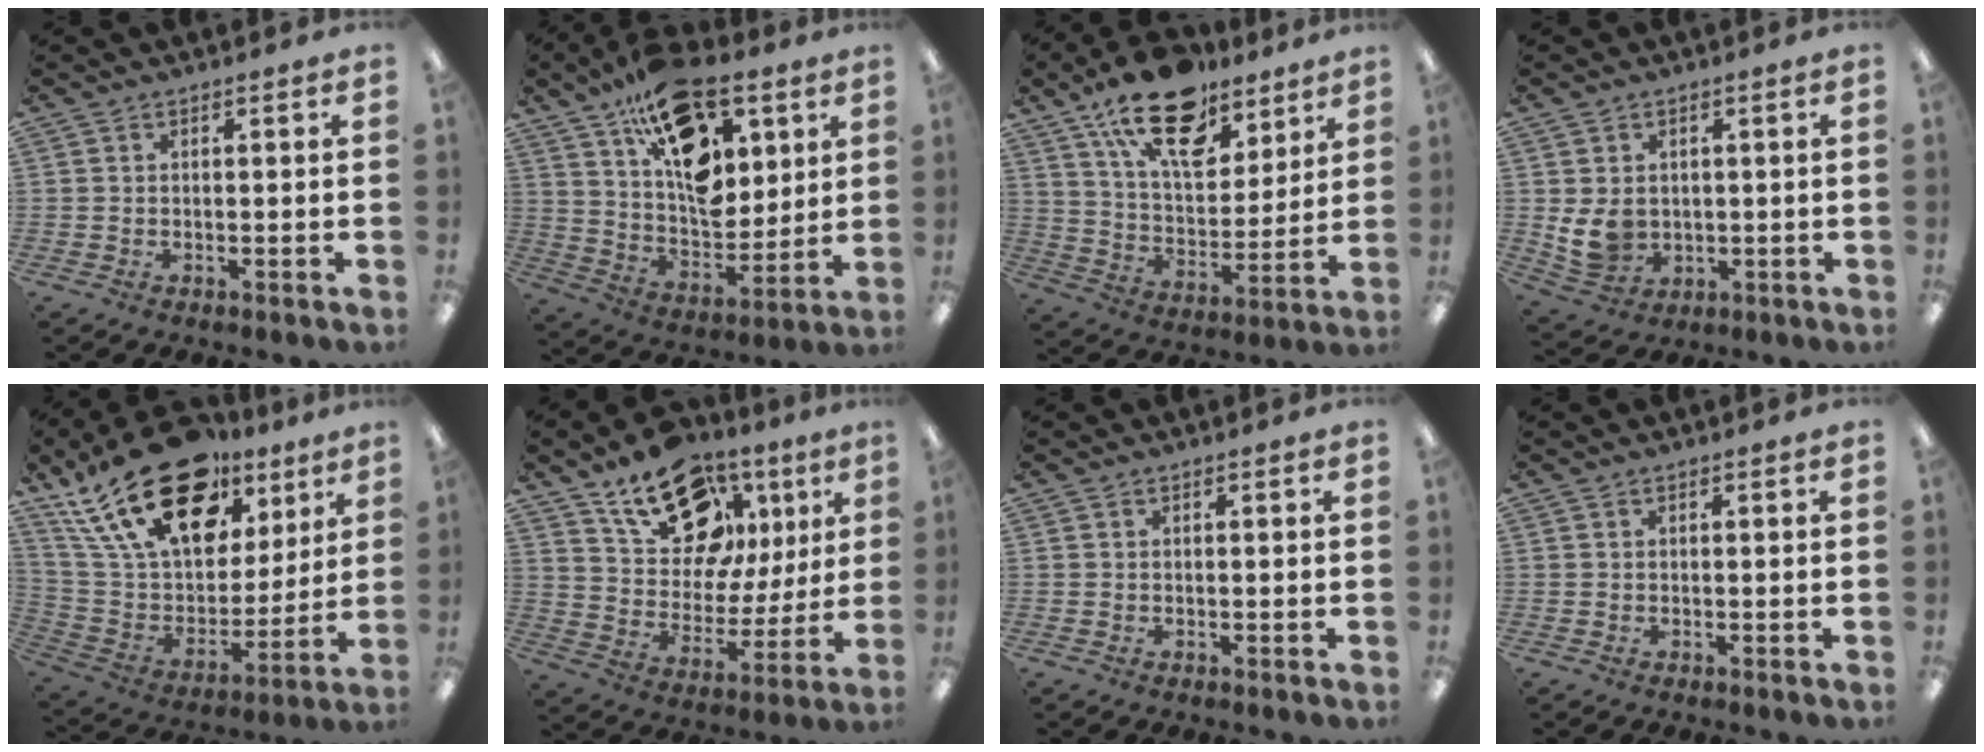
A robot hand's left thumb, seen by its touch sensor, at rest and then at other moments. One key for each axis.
{"total": 20.6, "fx": 10.6, "fy": 12.1, "fz": 12.8, "tx": -0.195, "ty": -0.056, "tz": 0.190}
{"total": 20.4, "fx": 13.7, "fy": 10.1, "fz": 11.3, "tx": -0.185, "ty": -0.069, "tz": 0.237}
{"total": 7.0, "fx": 0.8, "fy": 5.8, "fz": 3.9, "tx": -0.086, "ty": -0.002, "tz": 0.017}
{"total": 26.3, "fx": 16.3, "fy": 13.9, "fz": 15.3, "tx": -0.286, "ty": -0.091, "tz": 0.289}
{"total": 19.2, "fx": 11.6, "fy": 11.6, "fz": 9.9, "tx": -0.163, "ty": -0.051, "tz": 0.212}
{"total": 0.0}
{"total": 0.0}